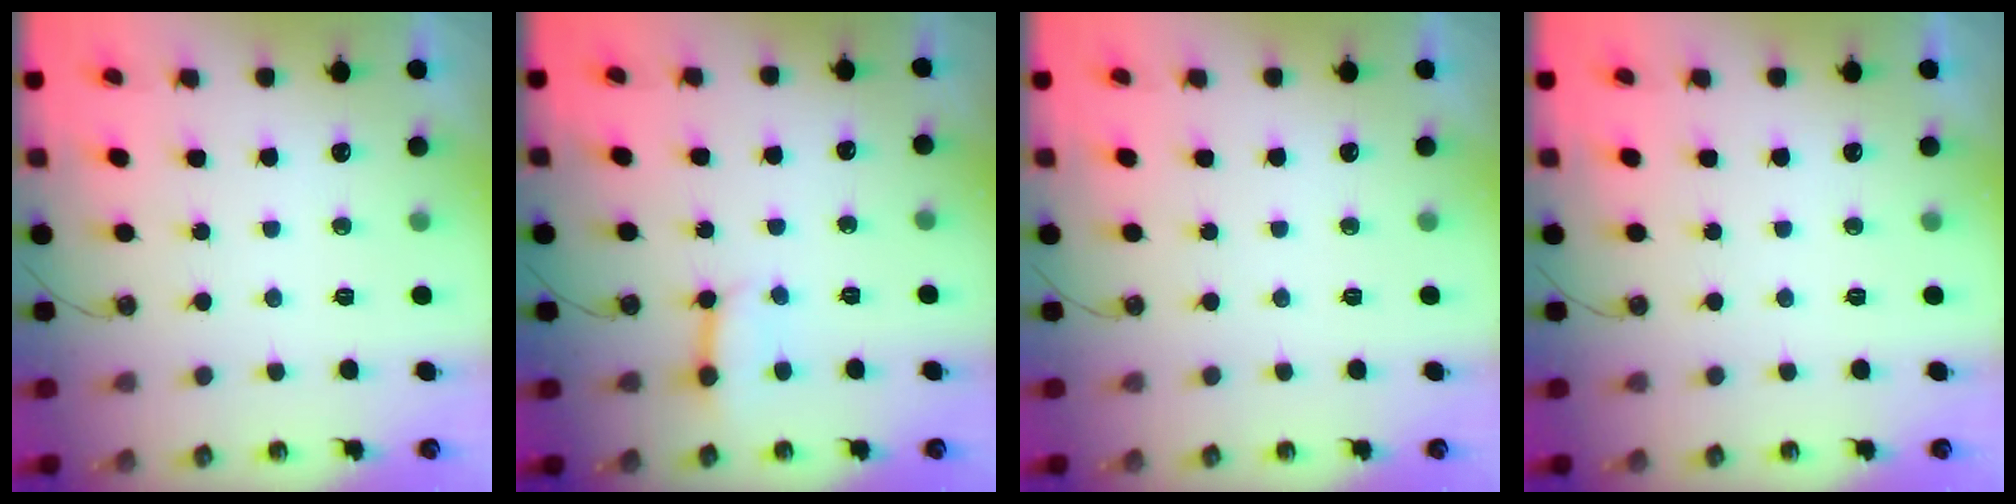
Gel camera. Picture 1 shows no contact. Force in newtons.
{"total": 3.5, "press": 3.4, "slide": 0.5}
{"total": 0.0}
{"total": 0.0}